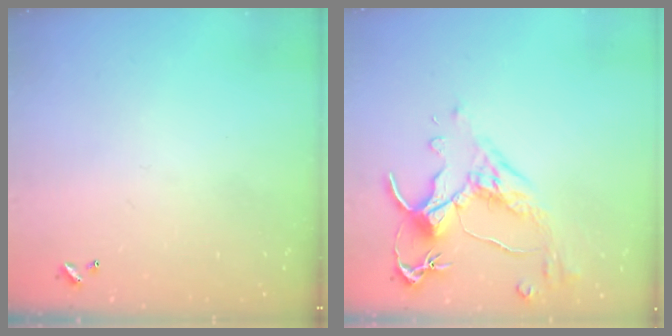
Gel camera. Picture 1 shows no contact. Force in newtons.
{"total": 2.5, "press": 2.1, "slide": 1.2}